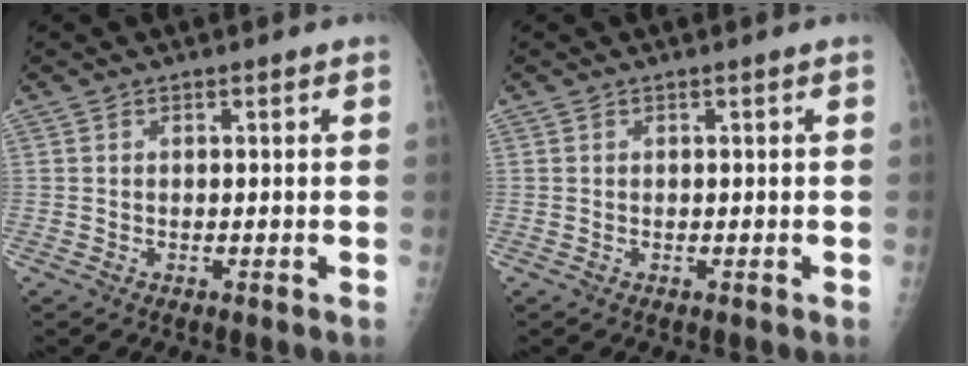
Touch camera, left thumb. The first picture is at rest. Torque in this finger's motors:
{"motor_torque": [0.00, 0.00, 0.00, -0.01, 0.00]}